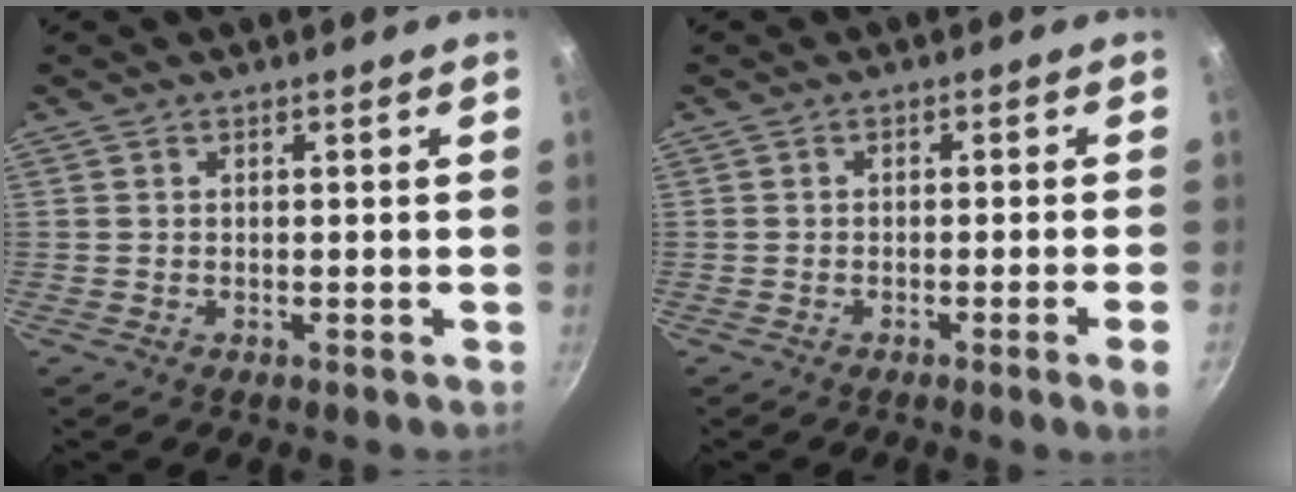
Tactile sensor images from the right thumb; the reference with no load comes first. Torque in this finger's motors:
{"motor_torque": [0.10, -0.15, 0.03, 0.45, -0.02]}